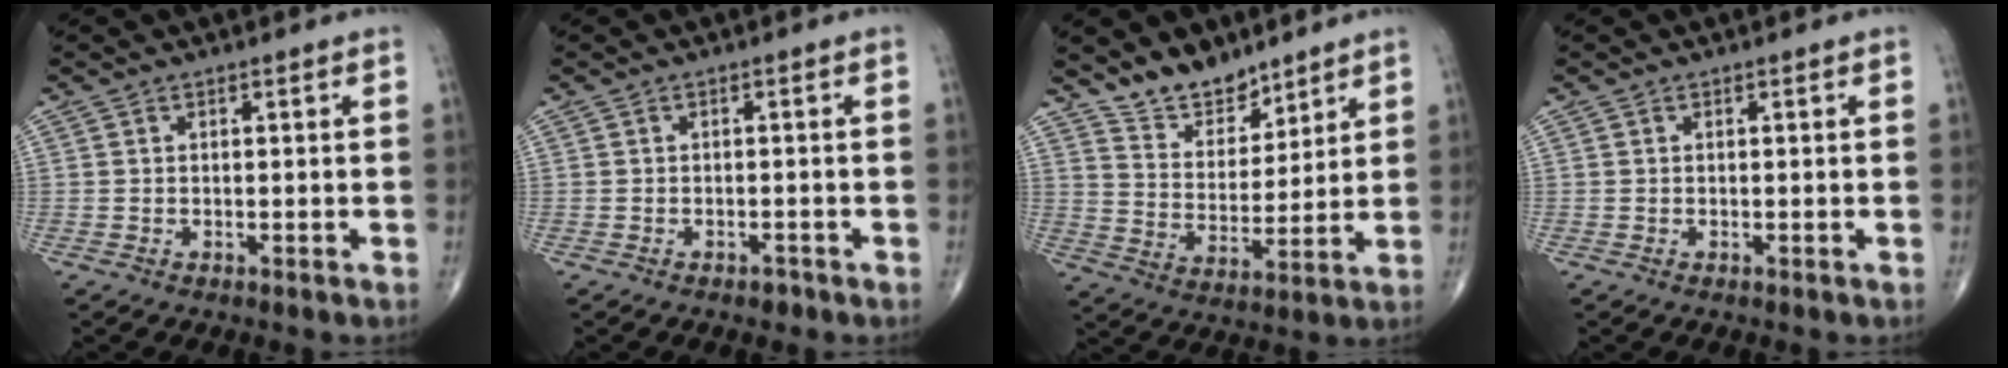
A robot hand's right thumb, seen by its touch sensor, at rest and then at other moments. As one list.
[{"total": 1.1, "force": [-0.8, 0.6, 0.3], "torque": [-0.001, 0.003, -0.011]}, {"total": 9.9, "force": [8.1, 4.9, 2.9], "torque": [-0.017, -0.067, 0.154]}, {"total": 0.0}]